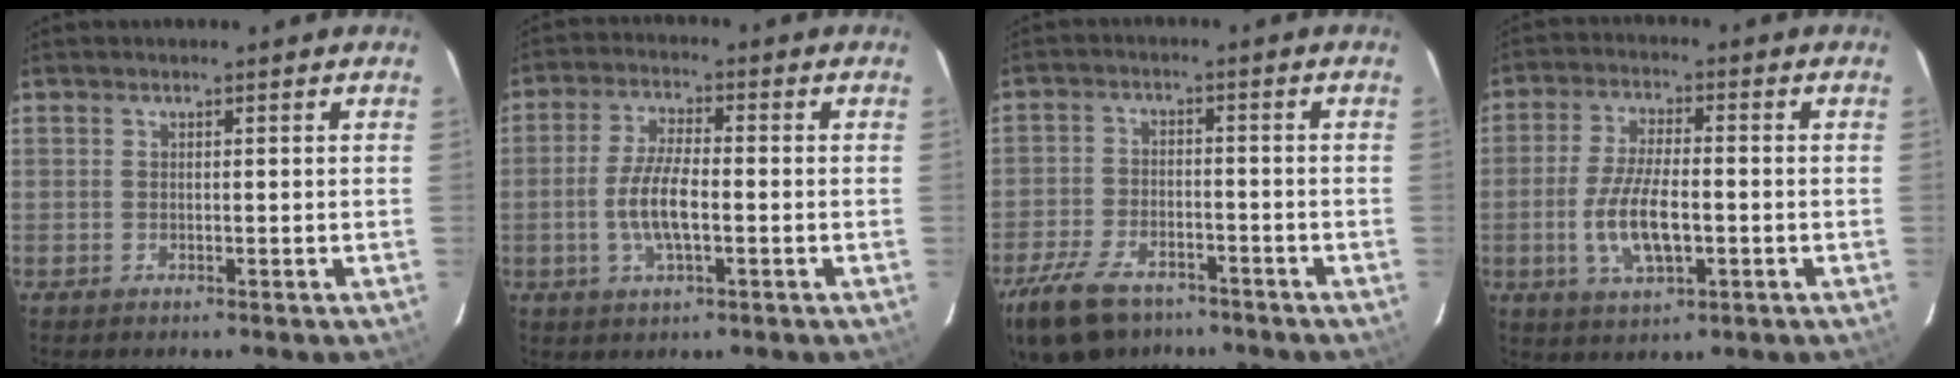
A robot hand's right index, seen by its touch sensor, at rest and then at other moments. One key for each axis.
{"total": 7.6, "fx": -1.7, "fy": 2.5, "fz": 7.0, "tx": -0.143, "ty": 0.000, "tz": -0.033}
{"total": 13.3, "fx": -9.4, "fy": 6.6, "fz": 6.5, "tx": -0.162, "ty": -0.013, "tz": -0.164}
{"total": 9.9, "fx": -2.3, "fy": 3.8, "fz": 8.8, "tx": -0.178, "ty": -0.007, "tz": -0.040}